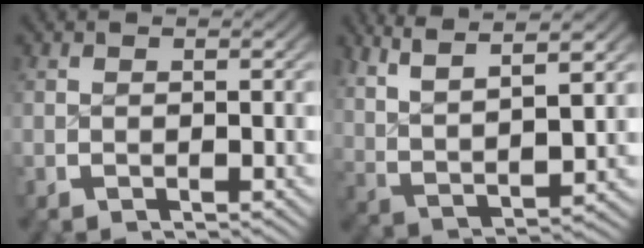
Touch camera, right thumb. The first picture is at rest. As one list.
[{"total": 9.9, "force": [4.6, 5.7, 6.7], "torque": [-0.133, -0.005, 0.077]}]